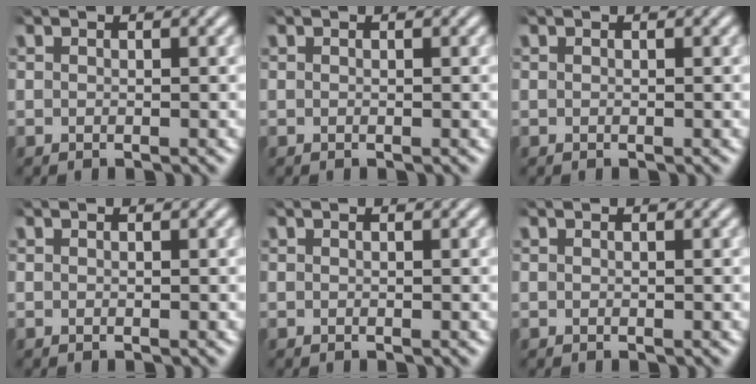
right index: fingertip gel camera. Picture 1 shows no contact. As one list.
[{"total": 0.0}, {"total": 0.0}, {"total": 0.0}, {"total": 0.0}, {"total": 0.0}]